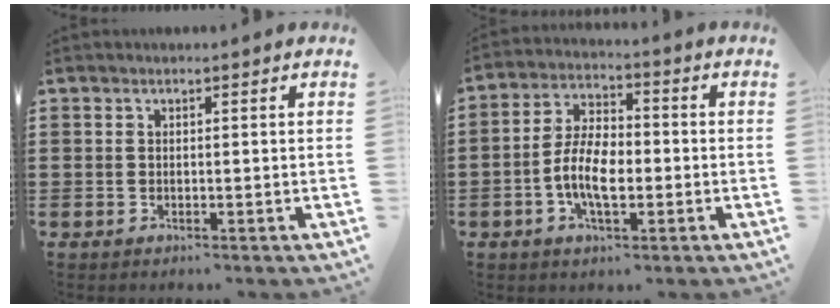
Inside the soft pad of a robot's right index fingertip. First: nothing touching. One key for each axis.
{"total": 7.7, "fx": -1.9, "fy": 3.7, "fz": 6.5, "tx": -0.146, "ty": 0.002, "tz": -0.042}